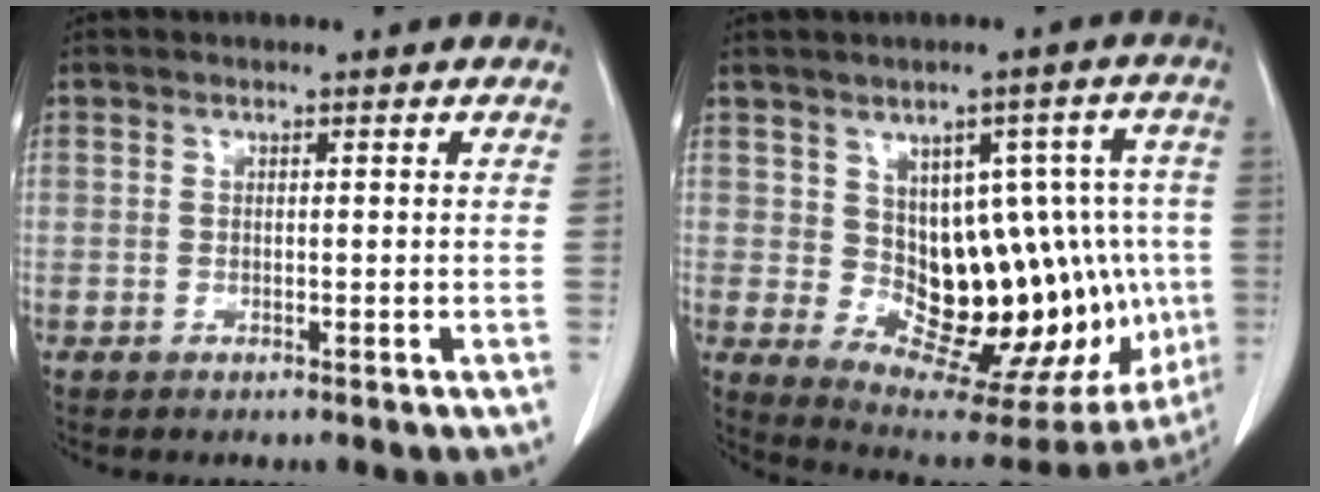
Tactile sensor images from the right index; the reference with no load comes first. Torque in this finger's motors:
{"motor_torque": [1.61, -0.15, 0.34, 0.08]}